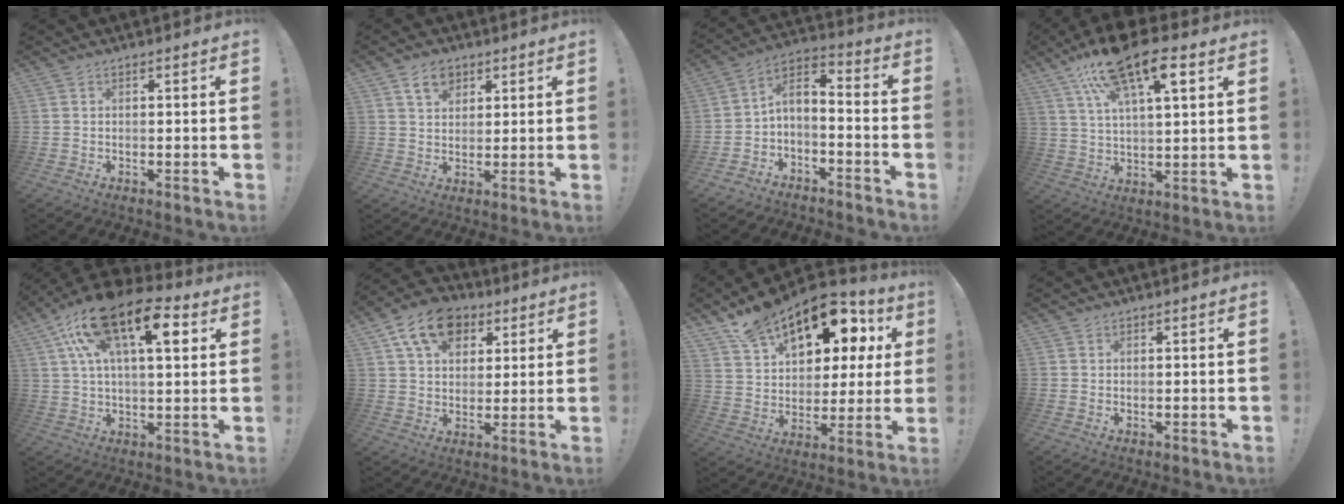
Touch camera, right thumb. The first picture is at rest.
{"total": 6.8, "force": [4.0, 4.7, 2.8], "torque": [-0.040, -0.012, 0.075]}
{"total": 4.7, "force": [-3.7, 2.2, 2.0], "torque": [-0.036, 0.014, -0.067]}
{"total": 17.0, "force": [9.6, 5.9, 12.7], "torque": [-0.202, -0.044, 0.159]}
{"total": 19.4, "force": [8.5, 8.2, 15.3], "torque": [-0.248, -0.030, 0.138]}
{"total": 14.6, "force": [7.1, 10.5, 7.2], "torque": [-0.108, -0.030, 0.134]}
{"total": 19.9, "force": [13.1, 11.0, 10.2], "torque": [-0.145, -0.088, 0.240]}
{"total": 0.5, "force": [0.3, 0.4, -0.1], "torque": [0.003, 0.000, 0.007]}